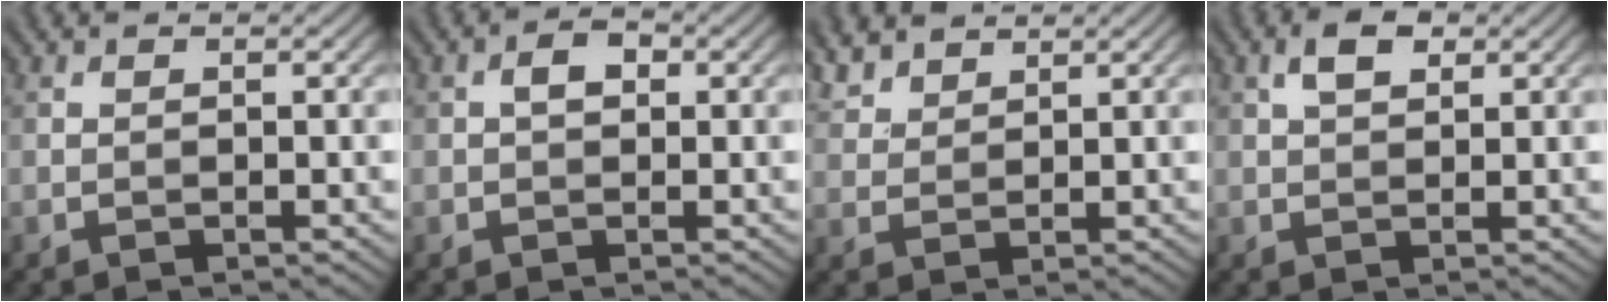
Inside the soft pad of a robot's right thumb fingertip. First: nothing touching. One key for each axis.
{"total": 2.0, "fx": 0.2, "fy": 1.3, "fz": 1.4, "tx": -0.026, "ty": 0.003, "tz": -0.002}
{"total": 3.9, "fx": 3.3, "fy": 1.5, "fz": 1.5, "tx": -0.041, "ty": 0.007, "tz": 0.075}
{"total": 3.0, "fx": 1.3, "fy": 1.6, "fz": 2.1, "tx": -0.042, "ty": 0.006, "tz": 0.022}